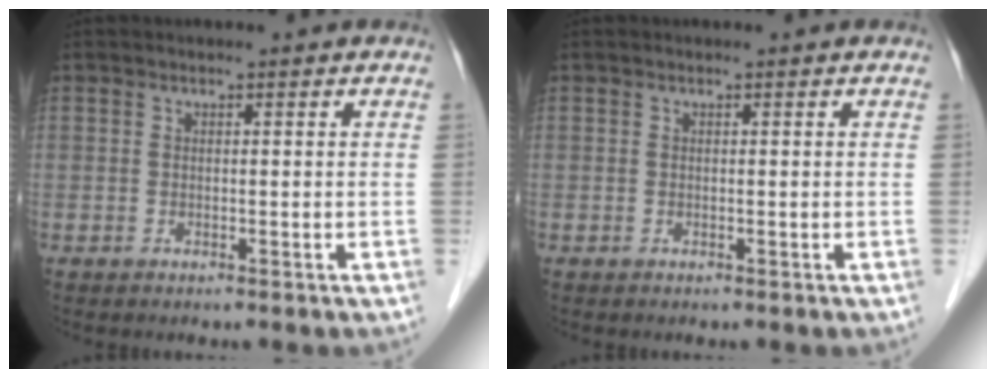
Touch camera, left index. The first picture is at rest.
{"total": 0.0}